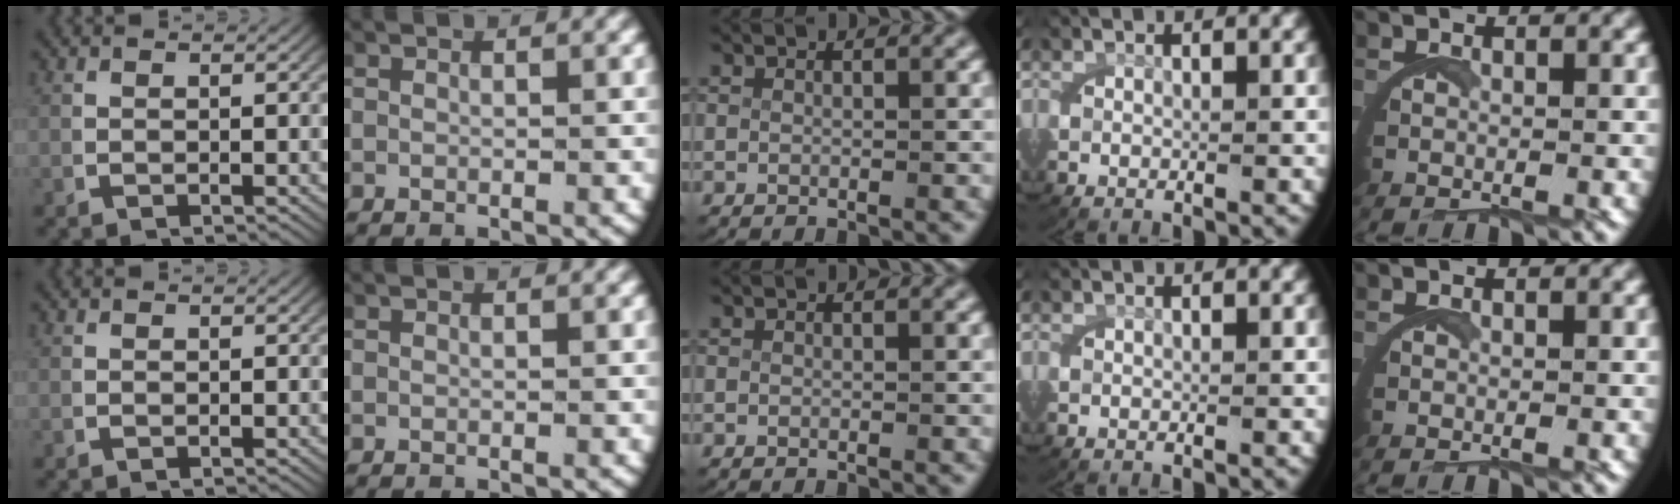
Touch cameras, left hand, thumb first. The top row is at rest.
{}